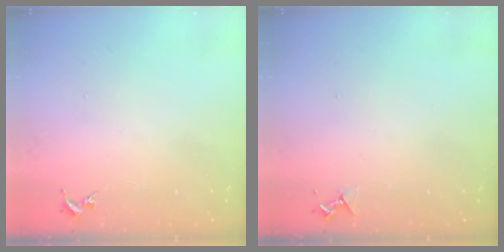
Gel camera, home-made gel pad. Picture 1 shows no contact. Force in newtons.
{"total": 3.8, "press": 3.7, "slide": 0.6}